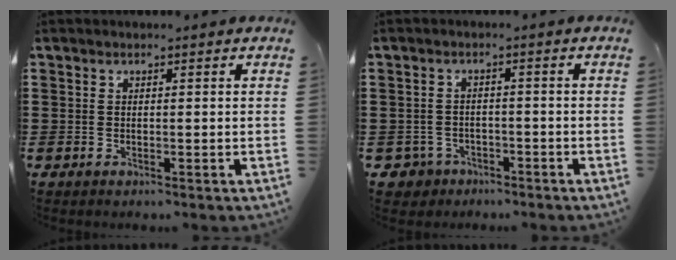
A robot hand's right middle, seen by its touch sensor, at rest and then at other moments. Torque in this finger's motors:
{"motor_torque": [0.04, 0.25, -0.02, -0.02]}